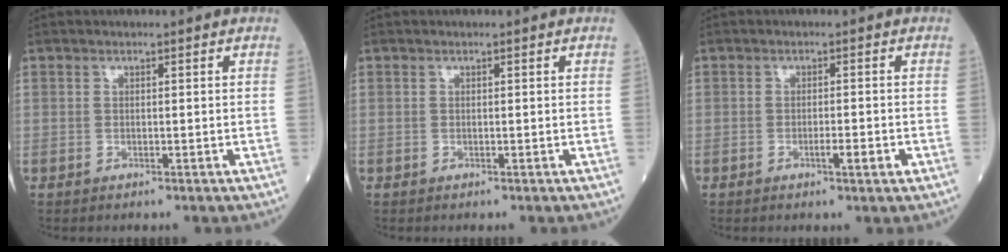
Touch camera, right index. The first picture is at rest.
{"total": 0.0}
{"total": 2.3, "force": [-0.9, 0.2, 2.1], "torque": [-0.029, -0.001, -0.015]}